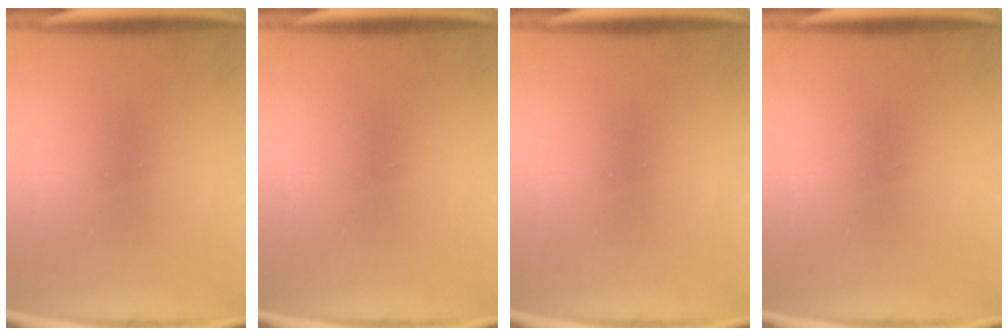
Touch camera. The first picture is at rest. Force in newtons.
{"total": 0.0}
{"total": 0.0}
{"total": 0.0}